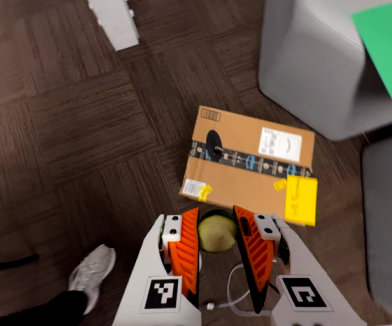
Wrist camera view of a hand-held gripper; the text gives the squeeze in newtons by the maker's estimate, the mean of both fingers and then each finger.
{"total": 11.1, "left": 12.2, "right": 10.1}